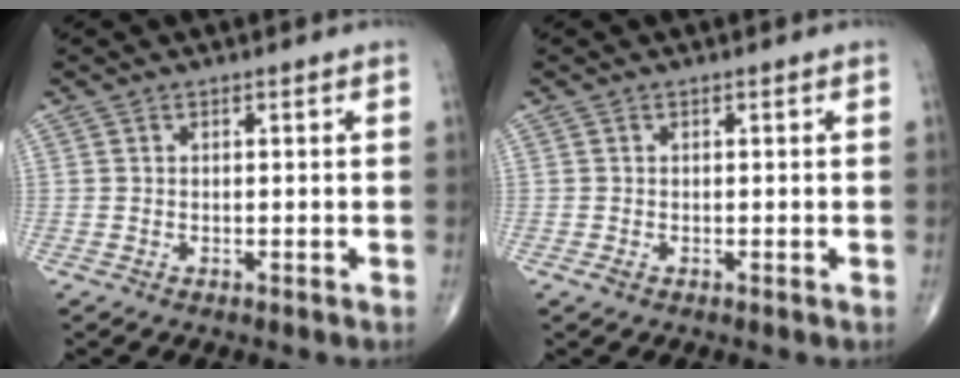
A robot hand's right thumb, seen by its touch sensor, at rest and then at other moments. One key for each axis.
{"total": 0.6, "fx": -0.3, "fy": 0.3, "fz": 0.5, "tx": -0.010, "ty": -0.002, "tz": -0.007}